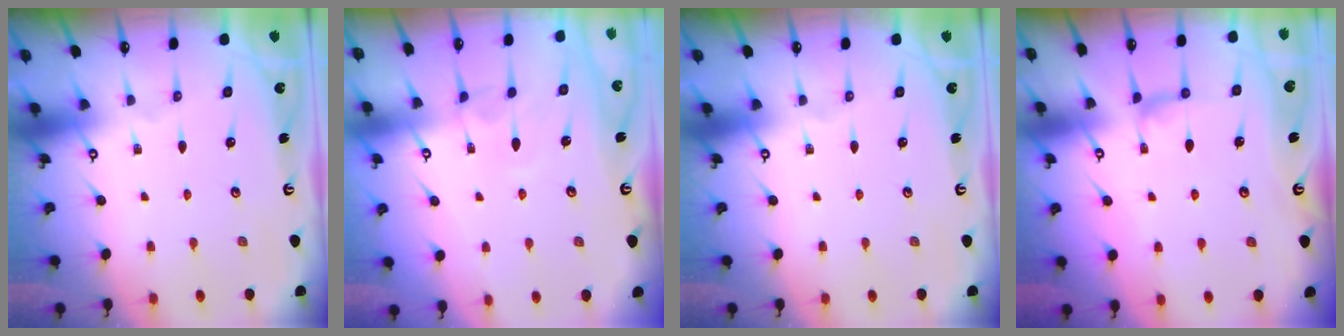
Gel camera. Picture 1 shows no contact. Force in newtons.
{"total": 2.8, "press": 2.8, "slide": 0.3}
{"total": 0.0}
{"total": 1.9, "press": 1.7, "slide": 0.8}